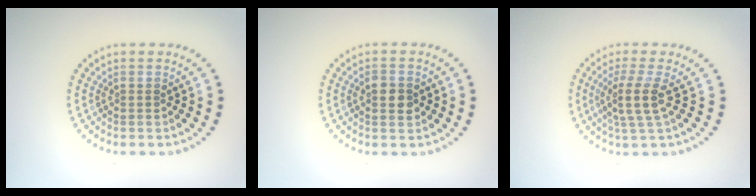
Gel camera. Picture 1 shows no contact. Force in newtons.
{"total": 1.9, "press": 1.9, "slide": 0.1}
{"total": 3.1, "press": 2.3, "slide": 2.1}